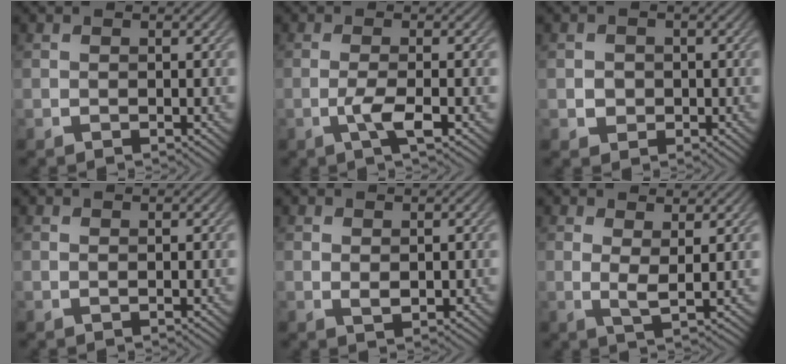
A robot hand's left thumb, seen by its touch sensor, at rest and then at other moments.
{"total": 3.1, "force": [-1.0, 0.4, 2.9], "torque": [-0.059, 0.006, -0.027]}
{"total": 1.6, "force": [-0.1, 1.6, 0.3], "torque": [-0.003, -0.004, -0.007]}
{"total": 0.0}
{"total": 1.1, "force": [0.4, 0.6, 0.7], "torque": [-0.015, -0.003, 0.011]}
{"total": 2.5, "force": [1.4, 0.3, 2.1], "torque": [-0.047, -0.007, 0.023]}